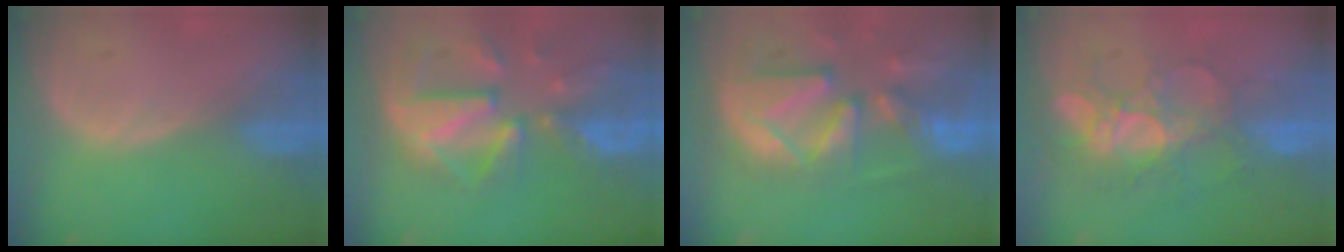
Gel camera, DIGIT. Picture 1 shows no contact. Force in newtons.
{"total": 12.0, "press": 10.4, "slide": 6.0}
{"total": 13.3, "press": 11.4, "slide": 6.8}
{"total": 9.3, "press": 8.5, "slide": 3.8}